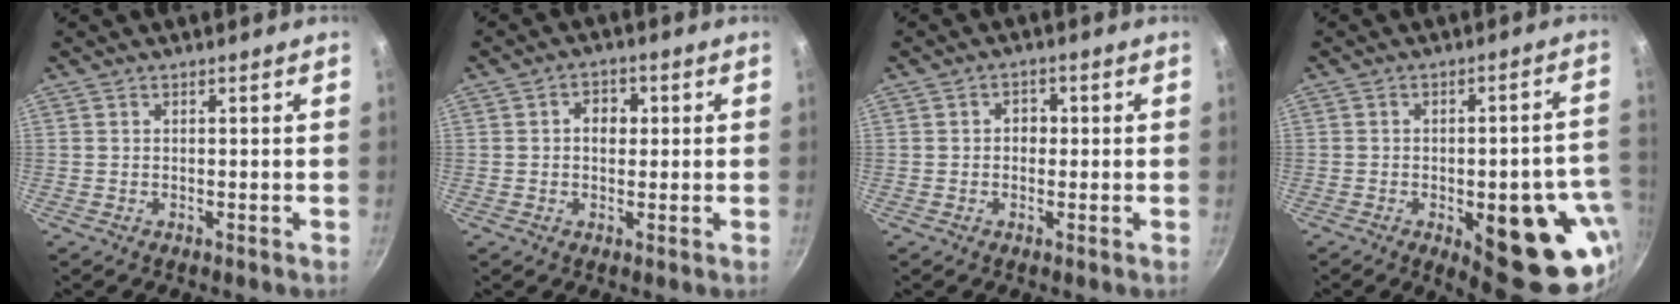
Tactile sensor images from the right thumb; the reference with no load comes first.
{"total": 4.1, "force": [0.5, 3.2, 2.5], "torque": [-0.016, 0.006, 0.003]}
{"total": 2.7, "force": [0.0, 2.2, 1.5], "torque": [-0.007, 0.005, -0.003]}
{"total": 21.4, "force": [-6.2, 8.8, 18.5], "torque": [-0.161, 0.007, -0.069]}